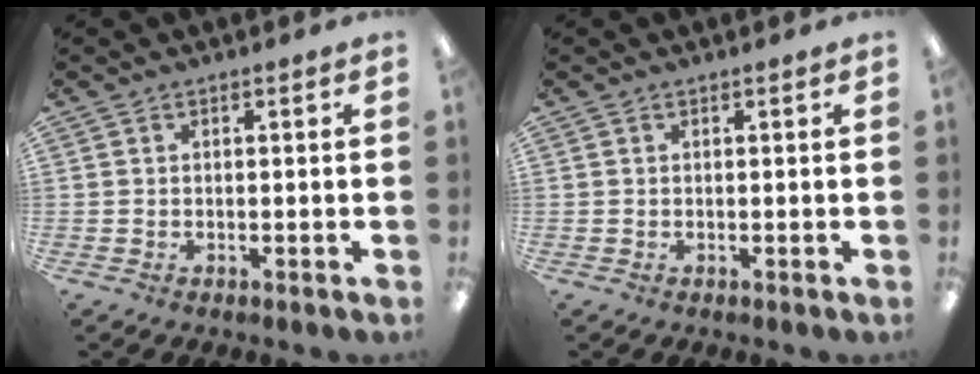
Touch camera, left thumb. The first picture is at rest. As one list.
[{"total": 0.0}]